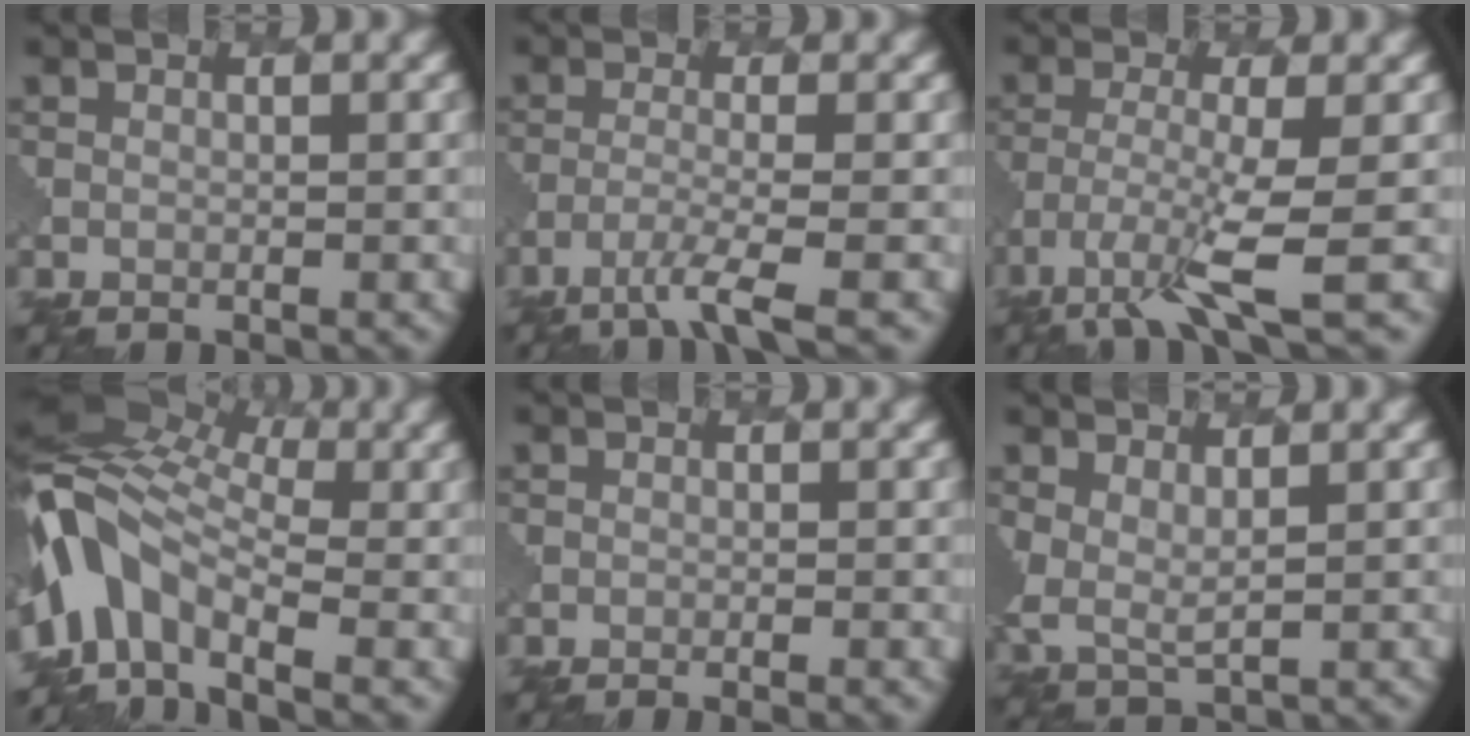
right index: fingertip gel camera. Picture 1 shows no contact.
{"total": 3.6, "force": [-2.2, 0.4, 2.8], "torque": [-0.050, -0.004, -0.056]}
{"total": 5.3, "force": [-2.9, 0.7, 4.3], "torque": [-0.092, -0.018, -0.064]}
{"total": 10.3, "force": [-2.1, 6.1, 8.0], "torque": [-0.158, 0.010, -0.059]}
{"total": 1.3, "force": [-0.7, 0.4, 1.0], "torque": [-0.004, -0.003, -0.010]}
{"total": 2.4, "force": [1.5, 1.0, 1.6], "torque": [-0.041, -0.011, 0.030]}